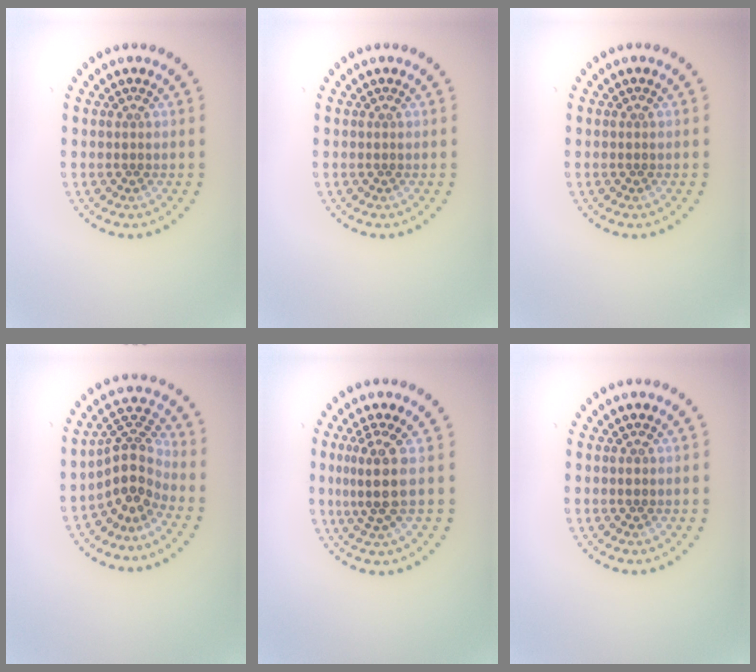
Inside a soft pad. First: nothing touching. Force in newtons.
{"total": 0.0}
{"total": 0.0}
{"total": 3.9, "press": 2.7, "slide": 2.8}
{"total": 3.2, "press": 2.5, "slide": 2.0}
{"total": 0.7, "press": 0.7, "slide": 0.2}